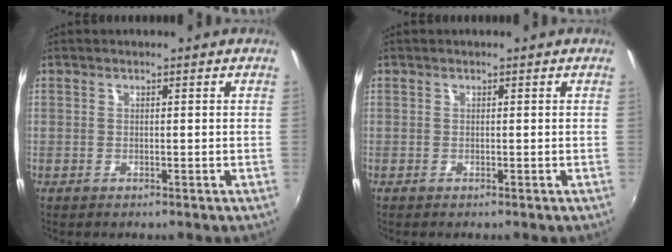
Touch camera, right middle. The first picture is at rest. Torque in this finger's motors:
{"motor_torque": [0.26, -0.03, 0.04, 0.01]}